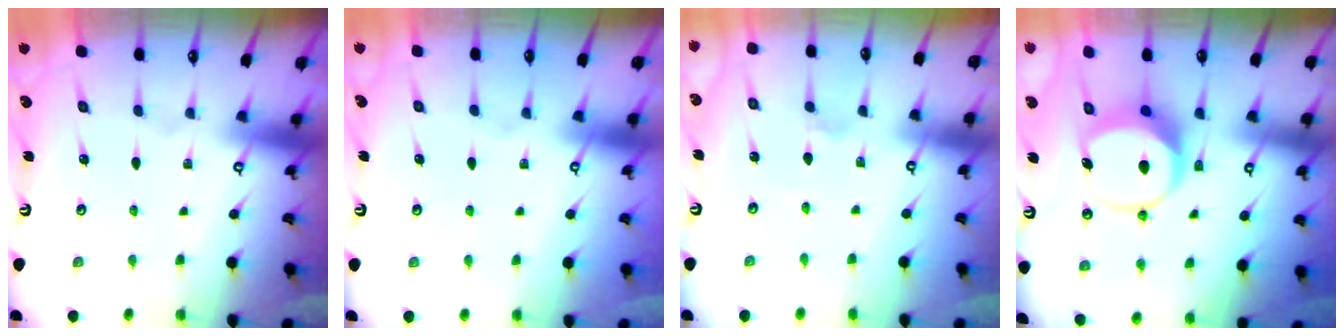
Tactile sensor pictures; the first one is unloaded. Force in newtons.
{"total": 0.0}
{"total": 1.6, "press": 1.6, "slide": 0.3}
{"total": 8.7, "press": 8.6, "slide": 1.4}